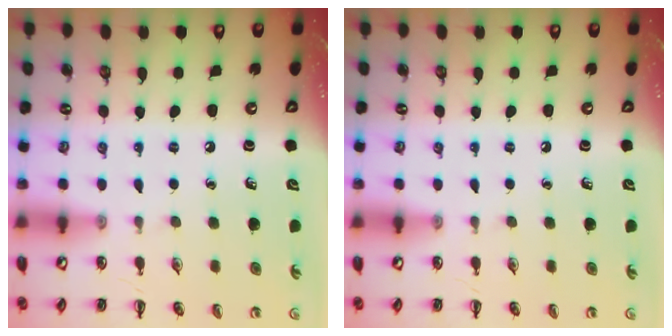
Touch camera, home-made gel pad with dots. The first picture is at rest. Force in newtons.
{"total": 0.0}